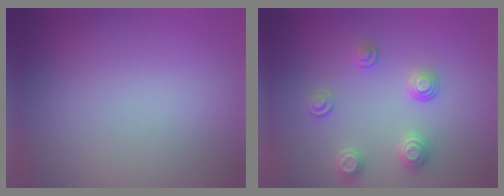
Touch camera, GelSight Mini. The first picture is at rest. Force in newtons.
{"total": 2.7, "press": 2.6, "slide": 0.3}